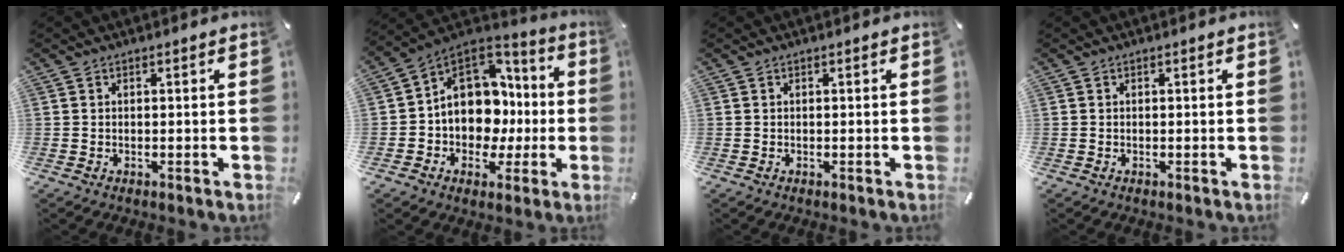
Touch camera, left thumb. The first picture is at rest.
{"total": 13.5, "force": [0.4, 11.9, 6.4], "torque": [-0.106, -0.018, 0.017]}
{"total": 0.0}
{"total": 0.0}